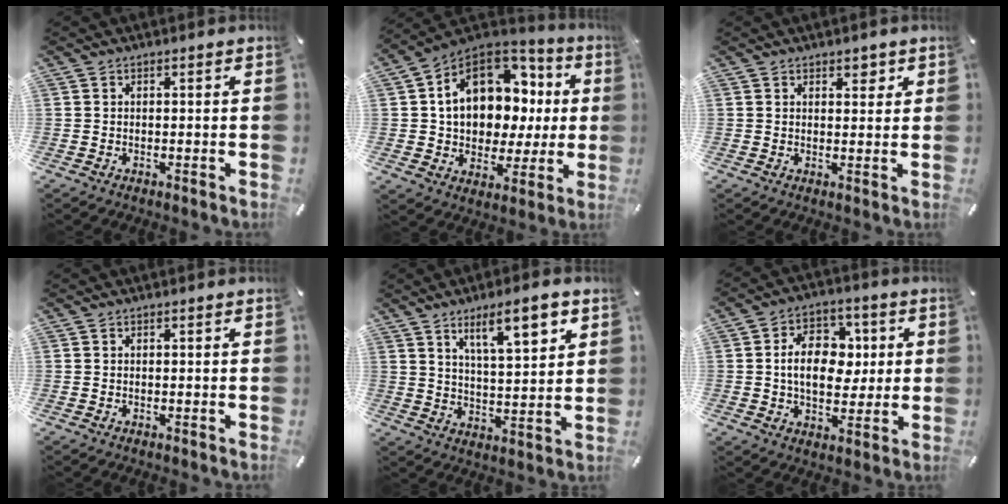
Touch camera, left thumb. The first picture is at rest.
{"total": 17.3, "force": [4.7, 12.6, 10.8], "torque": [-0.182, -0.020, 0.087]}
{"total": 2.3, "force": [1.6, 1.5, 0.8], "torque": [0.005, -0.009, 0.023]}
{"total": 0.0}
{"total": 11.5, "force": [6.9, 3.5, 8.4], "torque": [-0.123, -0.033, 0.112]}
{"total": 12.1, "force": [1.1, 8.7, 8.3], "torque": [-0.130, 0.012, 0.019]}